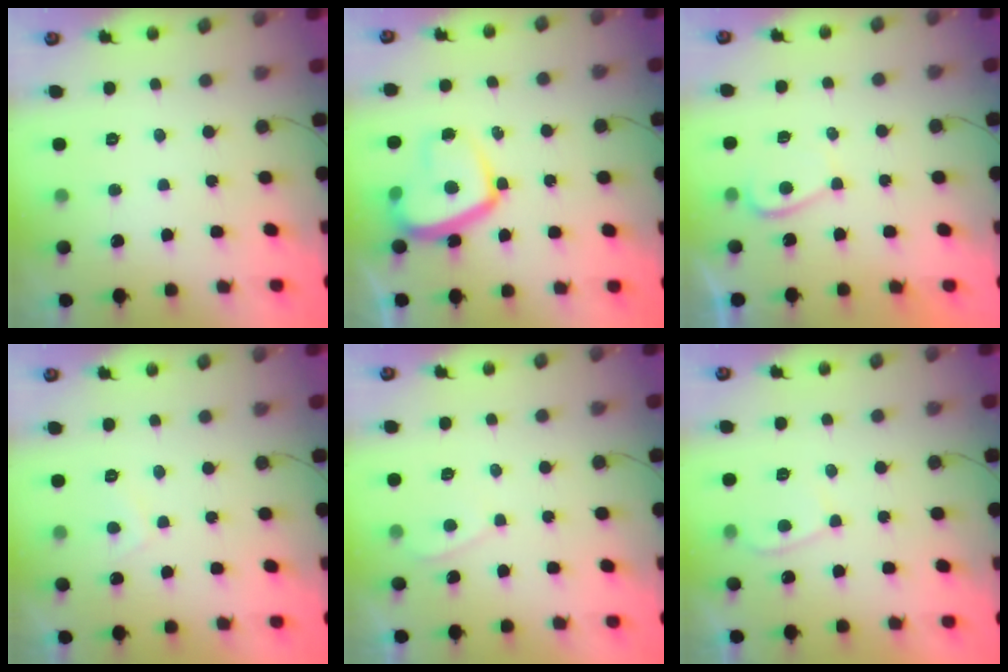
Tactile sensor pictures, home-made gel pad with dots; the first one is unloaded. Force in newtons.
{"total": 12.3, "press": 12.3, "slide": 1.2}
{"total": 2.3, "press": 2.2, "slide": 0.8}
{"total": 2.3, "press": 2.3, "slide": 0.5}
{"total": 2.8, "press": 2.7, "slide": 0.3}
{"total": 2.7, "press": 2.6, "slide": 0.6}